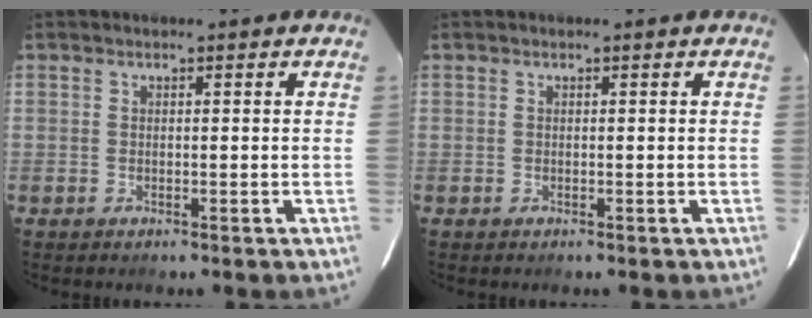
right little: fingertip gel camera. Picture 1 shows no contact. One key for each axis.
{"total": 0.0}